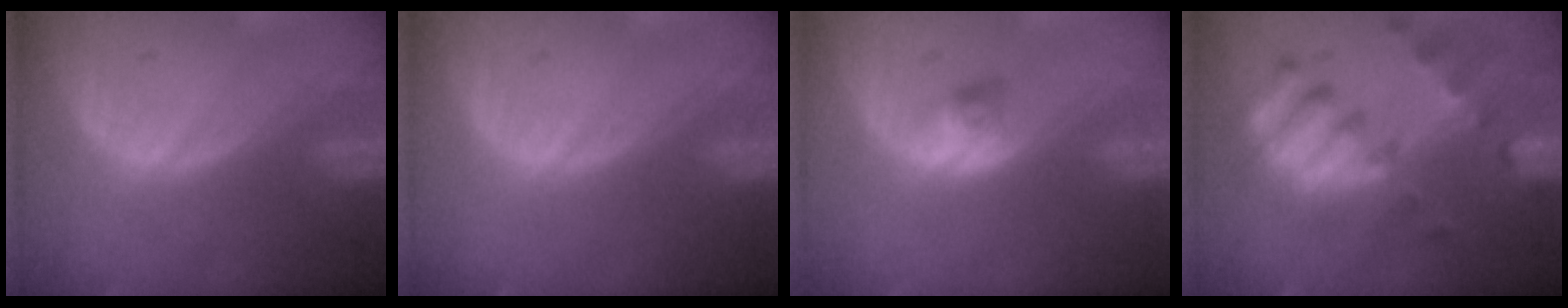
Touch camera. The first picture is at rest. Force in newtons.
{"total": 0.0}
{"total": 2.4, "press": 2.3, "slide": 0.8}
{"total": 10.0, "press": 8.8, "slide": 4.7}